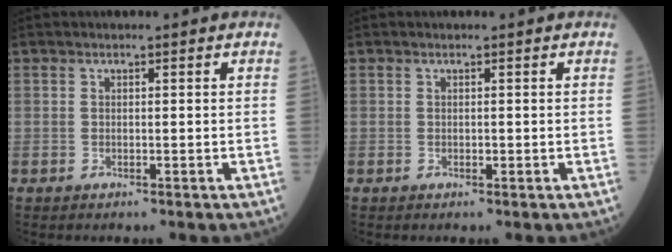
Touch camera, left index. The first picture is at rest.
{"total": 1.0, "force": [-1.0, 0.1, -0.1], "torque": [0.003, -0.005, -0.017]}